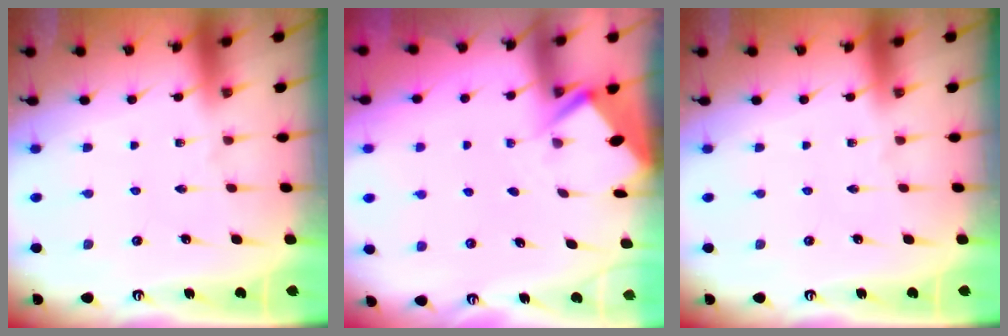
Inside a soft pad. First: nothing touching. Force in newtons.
{"total": 2.9, "press": 2.9, "slide": 0.3}
{"total": 0.0}